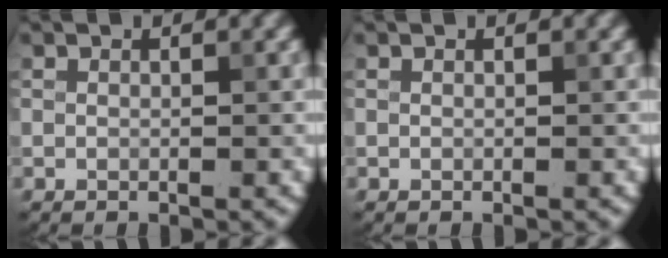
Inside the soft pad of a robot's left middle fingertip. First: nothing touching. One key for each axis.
{"total": 0.0}